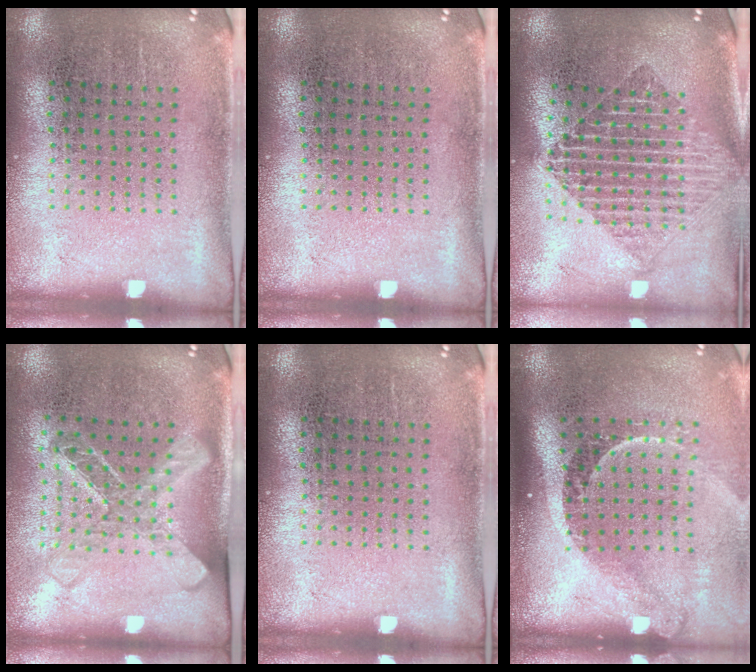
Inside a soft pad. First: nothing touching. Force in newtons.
{"total": 0.0}
{"total": 2.0, "press": 1.7, "slide": 1.1}
{"total": 1.7, "press": 1.4, "slide": 1.0}
{"total": 0.0}
{"total": 2.3, "press": 1.5, "slide": 1.7}